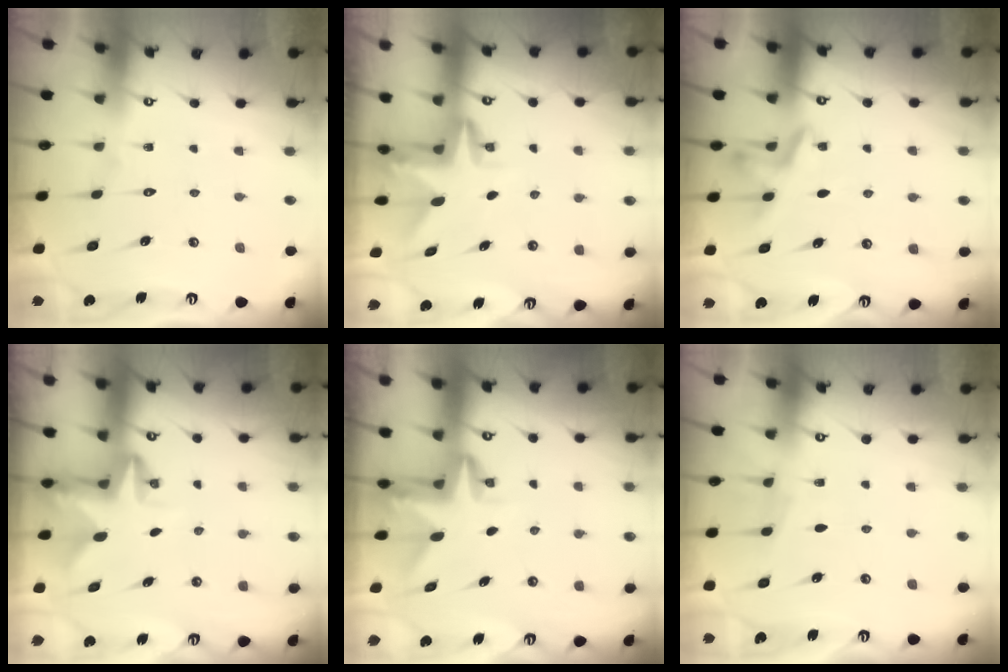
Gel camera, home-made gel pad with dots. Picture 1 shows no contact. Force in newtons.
{"total": 3.0, "press": 3.0, "slide": 0.2}
{"total": 5.2, "press": 4.9, "slide": 1.8}
{"total": 2.5, "press": 2.5, "slide": 0.5}
{"total": 2.9, "press": 2.9, "slide": 0.2}
{"total": 4.4, "press": 4.4, "slide": 0.6}